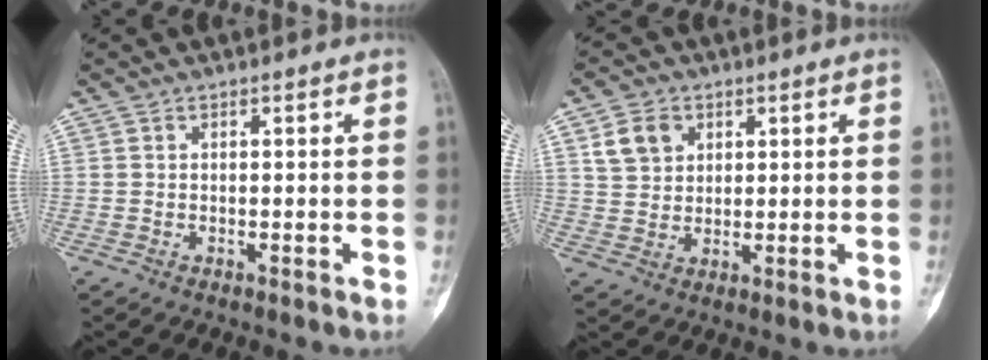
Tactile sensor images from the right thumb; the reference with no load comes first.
{"total": 6.2, "force": [2.6, 4.8, 2.8], "torque": [-0.034, -0.006, 0.052]}